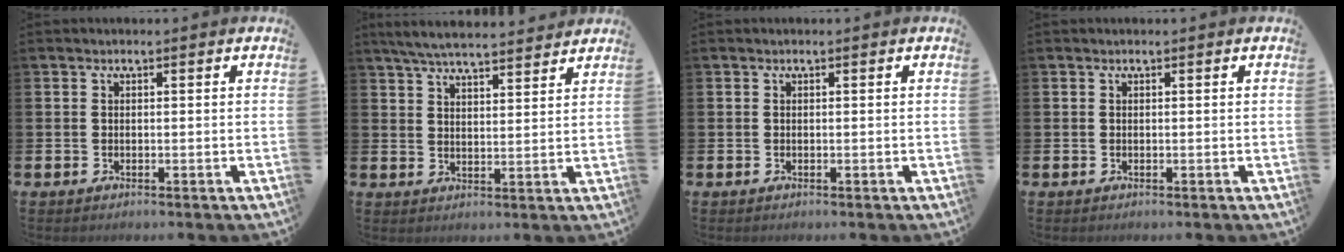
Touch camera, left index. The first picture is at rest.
{"total": 5.7, "force": [5.5, 0.4, 1.3], "torque": [-0.033, -0.029, 0.098]}
{"total": 0.0}
{"total": 0.0}